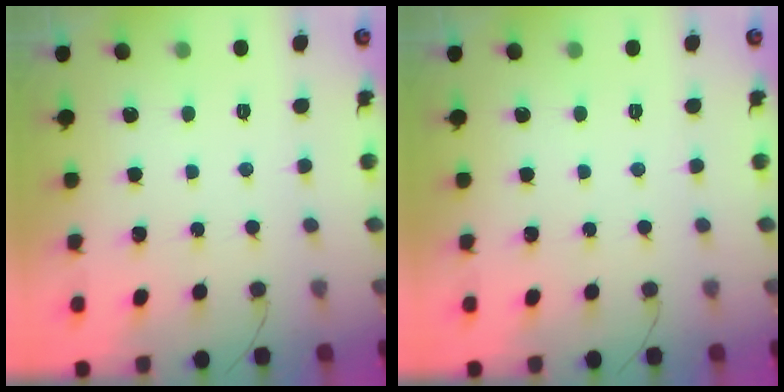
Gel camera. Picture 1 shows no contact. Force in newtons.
{"total": 0.0}